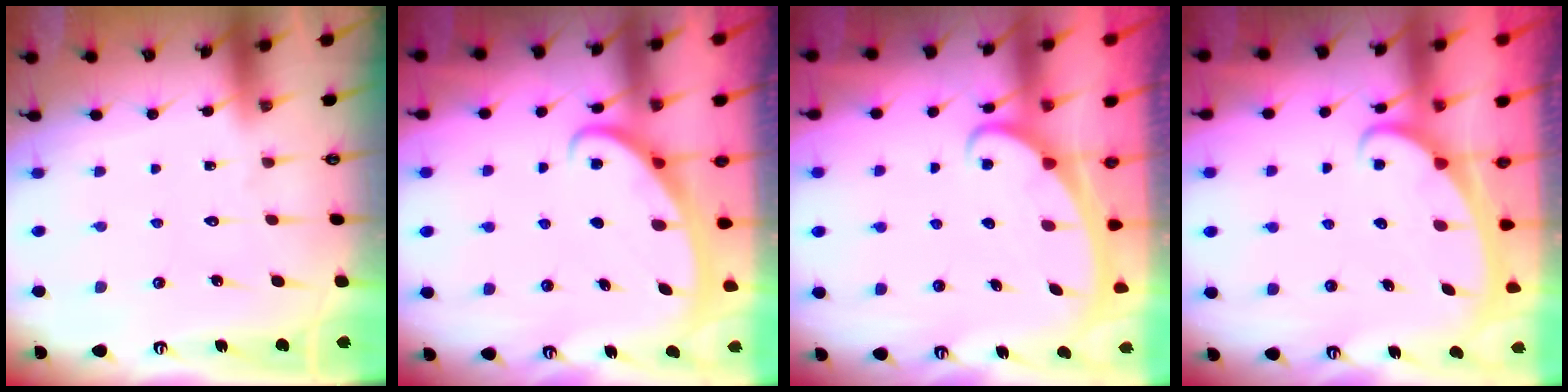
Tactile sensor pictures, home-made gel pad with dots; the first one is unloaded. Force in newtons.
{"total": 2.5, "press": 2.5, "slide": 0.4}
{"total": 2.3, "press": 2.3, "slide": 0.3}
{"total": 2.2, "press": 2.2, "slide": 0.4}